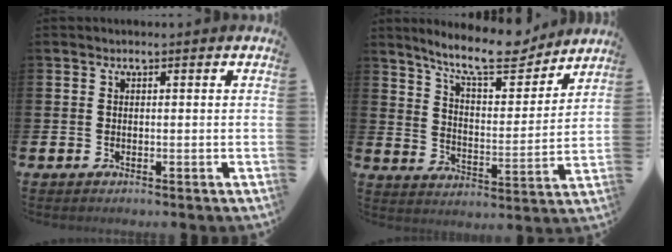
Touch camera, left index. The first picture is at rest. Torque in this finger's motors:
{"motor_torque": [1.13, -1.00, 0.79, 0.21]}